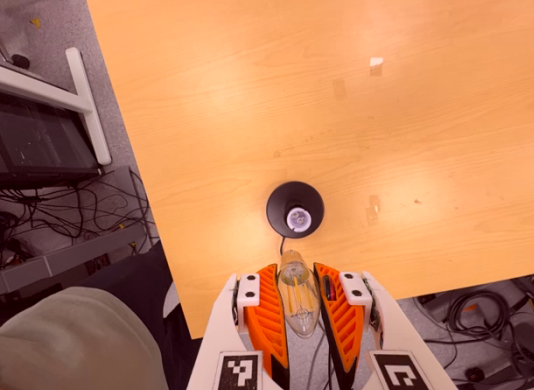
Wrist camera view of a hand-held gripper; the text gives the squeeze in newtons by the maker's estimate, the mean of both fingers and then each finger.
{"total": 21.3, "left": 23.5, "right": 19.2}